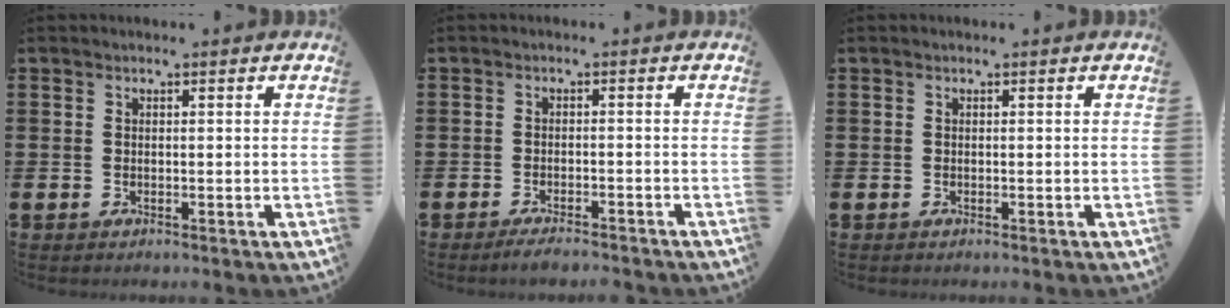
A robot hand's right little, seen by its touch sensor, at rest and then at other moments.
{"total": 1.7, "force": [-1.6, 0.0, 0.7], "torque": [-0.012, 0.002, -0.030]}
{"total": 0.0}